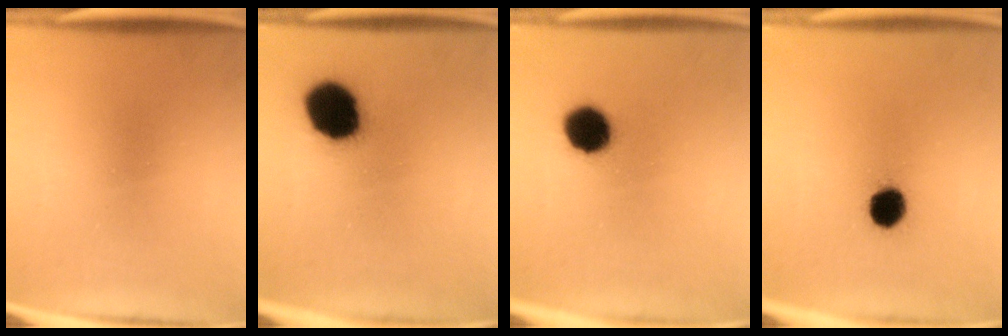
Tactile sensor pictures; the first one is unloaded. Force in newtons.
{"total": 15.0}
{"total": 8.9}
{"total": 7.1}